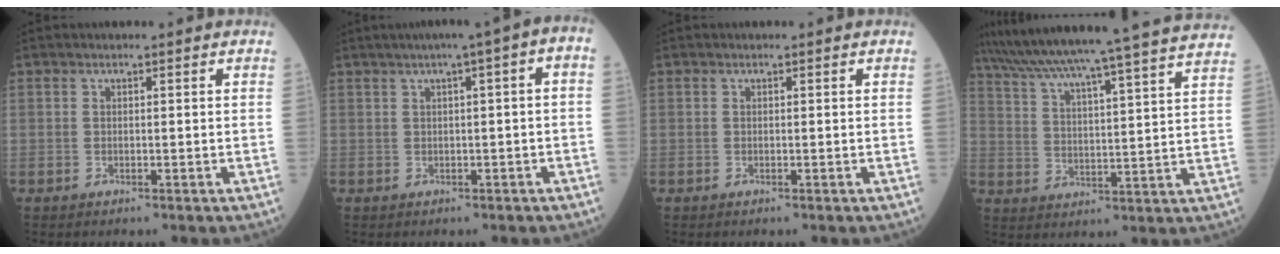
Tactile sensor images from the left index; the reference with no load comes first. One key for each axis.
{"total": 5.7, "fx": 1.2, "fy": 1.1, "fz": 5.5, "tx": -0.077, "ty": 0.027, "tz": 0.009}
{"total": 0.0}
{"total": 27.6, "fx": 24.8, "fy": -1.4, "fz": 11.9, "tx": -0.207, "ty": -0.029, "tz": 0.335}